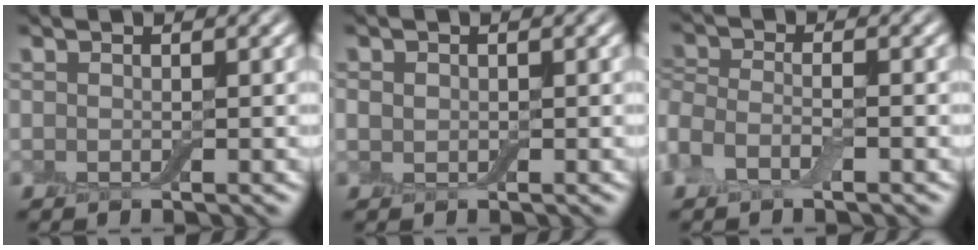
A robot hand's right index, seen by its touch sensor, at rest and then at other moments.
{"total": 0.9, "force": [0.0, 0.8, 0.2], "torque": [-0.004, 0.001, -0.004]}
{"total": 2.7, "force": [-1.3, 1.4, 1.9], "torque": [-0.047, 0.003, -0.038]}